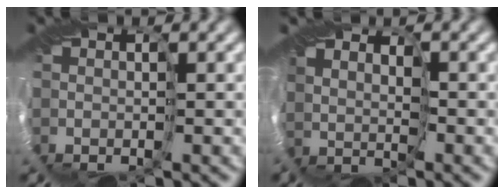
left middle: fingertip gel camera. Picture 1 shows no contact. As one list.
[{"total": 1.6, "force": [1.3, 0.6, -0.8], "torque": [0.013, -0.002, 0.027]}]